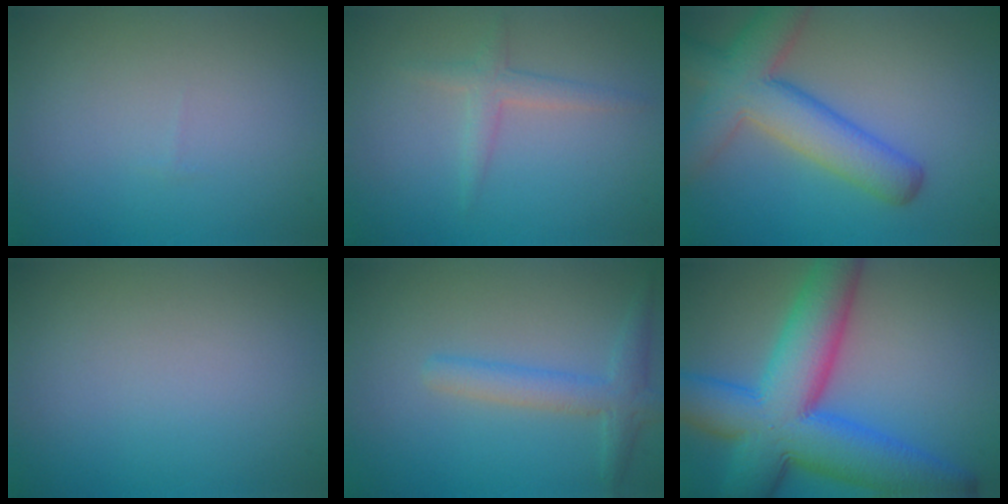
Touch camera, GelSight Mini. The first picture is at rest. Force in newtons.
{"total": 2.3, "press": 2.3, "slide": 0.1}
{"total": 7.2, "press": 7.2, "slide": 0.3}
{"total": 0.0}
{"total": 2.8, "press": 2.8, "slide": 0.1}
{"total": 12.7, "press": 12.7, "slide": 0.4}